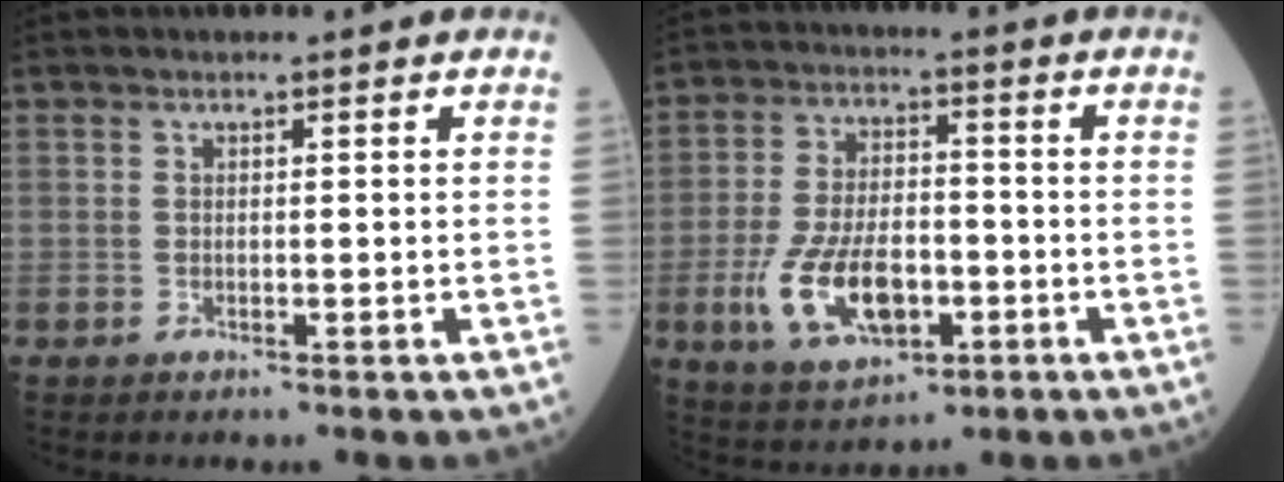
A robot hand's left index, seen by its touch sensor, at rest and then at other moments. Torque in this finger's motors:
{"motor_torque": [1.65, 0.49, 0.83, 0.18]}